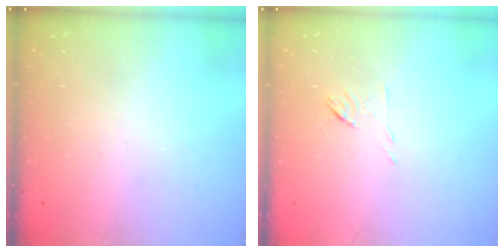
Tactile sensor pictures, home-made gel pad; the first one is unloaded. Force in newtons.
{"total": 5.3, "press": 5.2, "slide": 1.0}